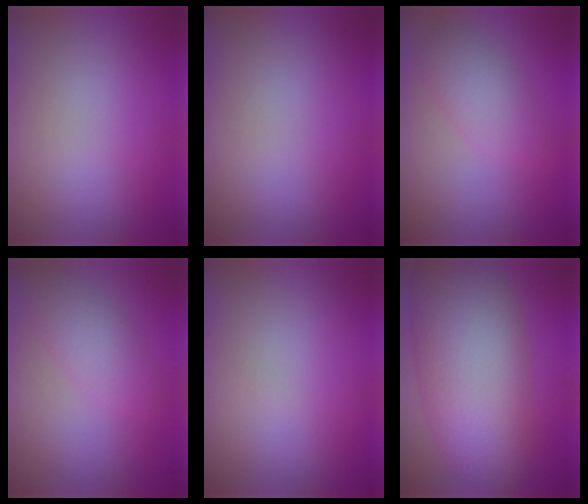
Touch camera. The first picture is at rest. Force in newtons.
{"total": 0.0}
{"total": 2.7, "press": 2.7, "slide": 0.1}
{"total": 2.7, "press": 2.7, "slide": 0.1}
{"total": 0.0}
{"total": 11.2, "press": 11.2, "slide": 0.1}